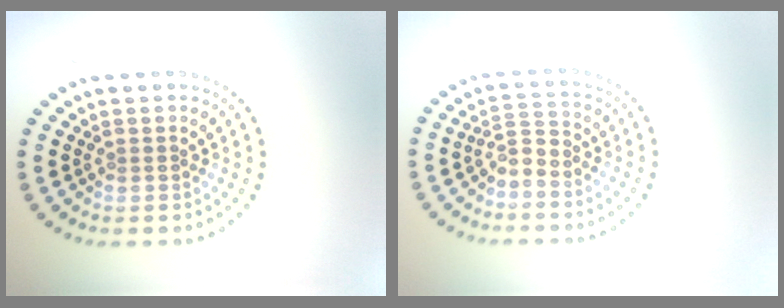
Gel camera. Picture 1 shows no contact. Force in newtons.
{"total": 2.1, "press": 1.4, "slide": 1.6}